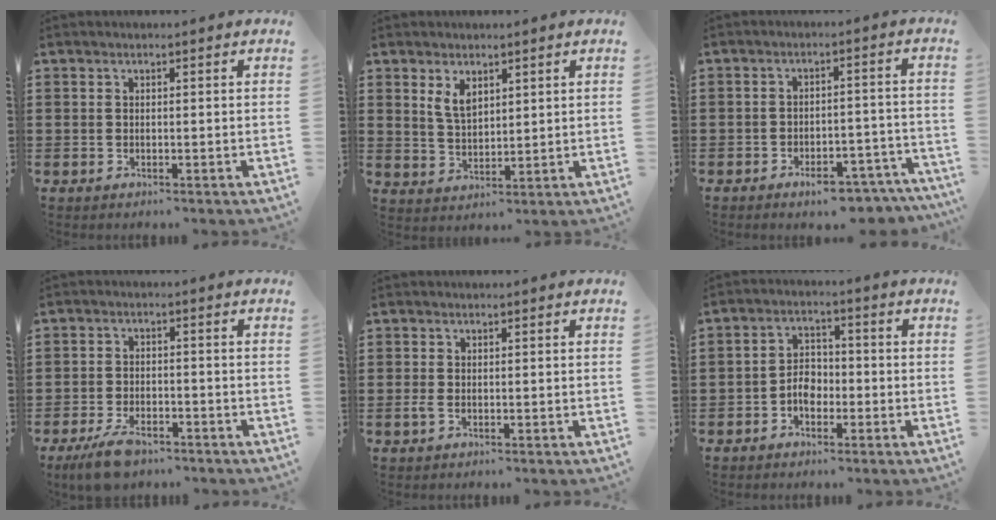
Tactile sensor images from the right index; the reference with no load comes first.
{"total": 3.7, "force": [2.0, 1.9, 2.4], "torque": [-0.053, 0.004, 0.037]}
{"total": 5.3, "force": [-4.6, 1.2, 2.3], "torque": [-0.034, 0.009, -0.083]}
{"total": 5.1, "force": [-4.0, 1.7, 2.7], "torque": [-0.060, 0.002, -0.077]}
{"total": 1.0, "force": [-0.3, 0.3, 0.9], "torque": [-0.025, -0.005, -0.007]}
{"total": 3.8, "force": [-1.5, 2.6, 2.3], "torque": [-0.055, 0.003, -0.031]}